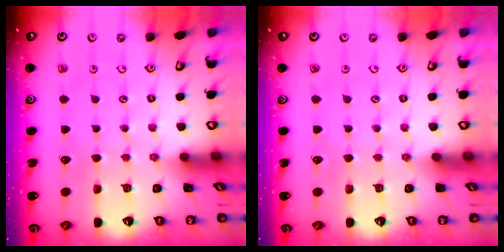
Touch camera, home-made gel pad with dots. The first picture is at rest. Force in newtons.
{"total": 0.0}